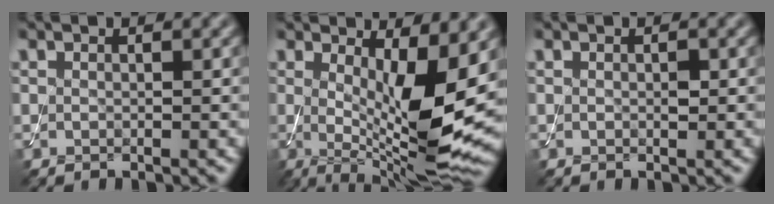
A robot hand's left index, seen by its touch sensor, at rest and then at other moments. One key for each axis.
{"total": 10.1, "fx": 0.6, "fy": 2.8, "fz": 9.6, "tx": -0.150, "ty": -0.027, "tz": 0.017}
{"total": 0.7, "fx": 0.0, "fy": 0.3, "fz": 0.6, "tx": -0.008, "ty": -0.001, "tz": 0.000}